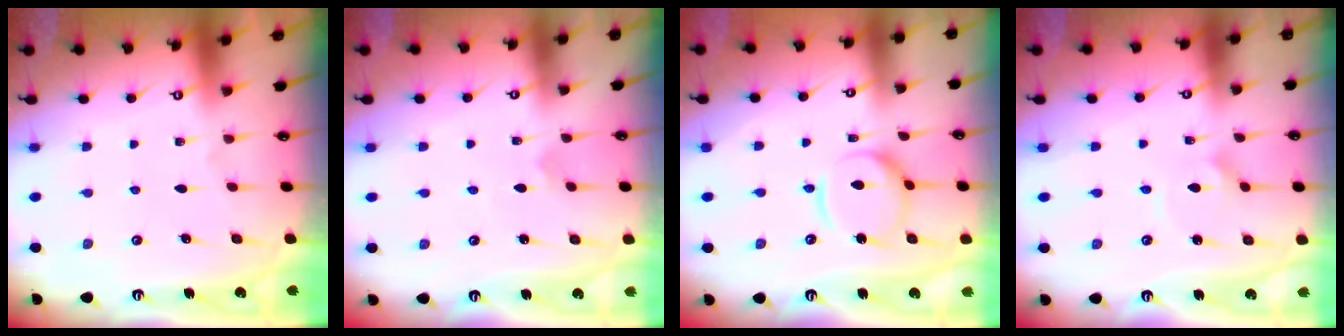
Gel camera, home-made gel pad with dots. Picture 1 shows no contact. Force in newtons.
{"total": 1.7, "press": 1.7, "slide": 0.1}
{"total": 11.1, "press": 11.1, "slide": 1.0}
{"total": 2.6, "press": 2.6, "slide": 0.3}